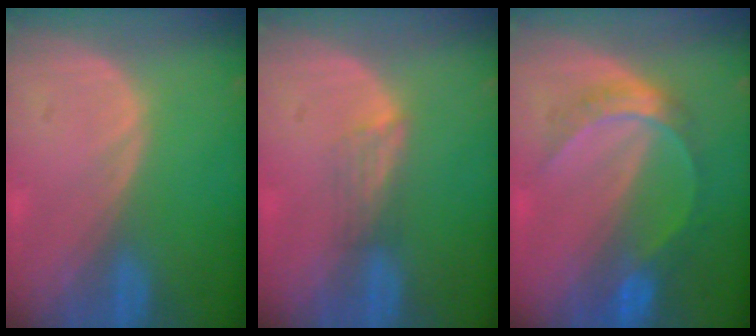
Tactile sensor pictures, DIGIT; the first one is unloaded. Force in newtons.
{"total": 2.4, "press": 1.9, "slide": 1.5}
{"total": 6.7, "press": 5.7, "slide": 3.4}